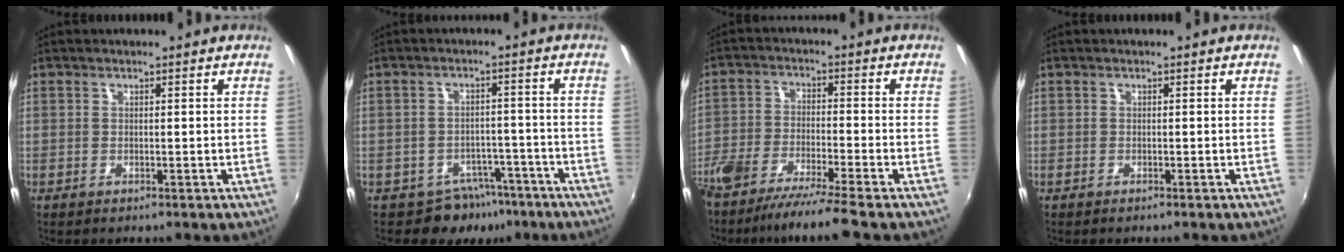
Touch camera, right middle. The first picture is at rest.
{"total": 6.7, "force": [-5.0, 4.3, 1.0], "torque": [-0.018, 0.020, -0.060]}
{"total": 11.5, "force": [-9.4, 0.0, 6.7], "torque": [-0.148, -0.031, -0.169]}
{"total": 0.0}